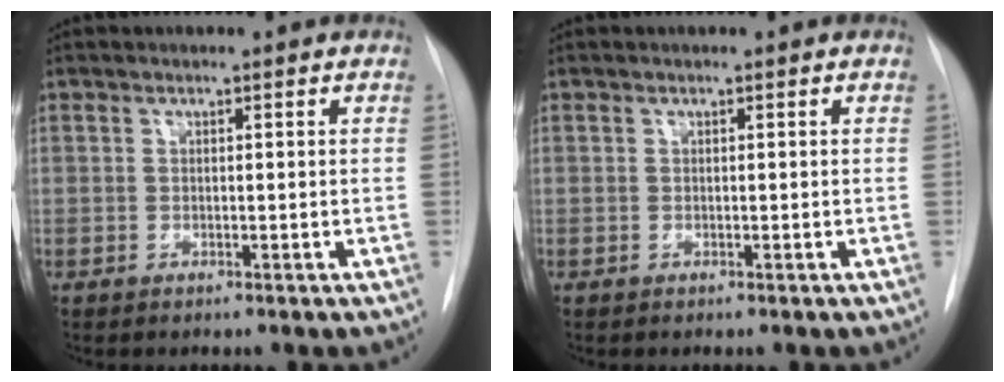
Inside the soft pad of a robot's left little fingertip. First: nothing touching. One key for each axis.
{"total": 0.0}